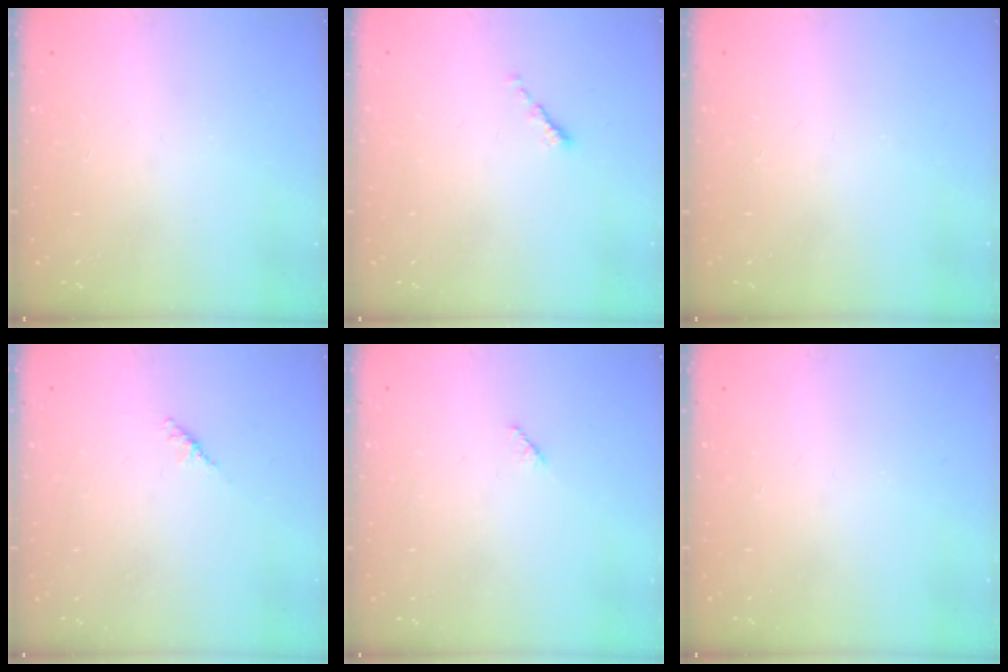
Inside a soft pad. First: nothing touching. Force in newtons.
{"total": 0.6, "press": 0.5, "slide": 0.3}
{"total": 0.0}
{"total": 1.8, "press": 1.7, "slide": 0.6}
{"total": 1.9, "press": 1.9, "slide": 0.3}
{"total": 0.0}